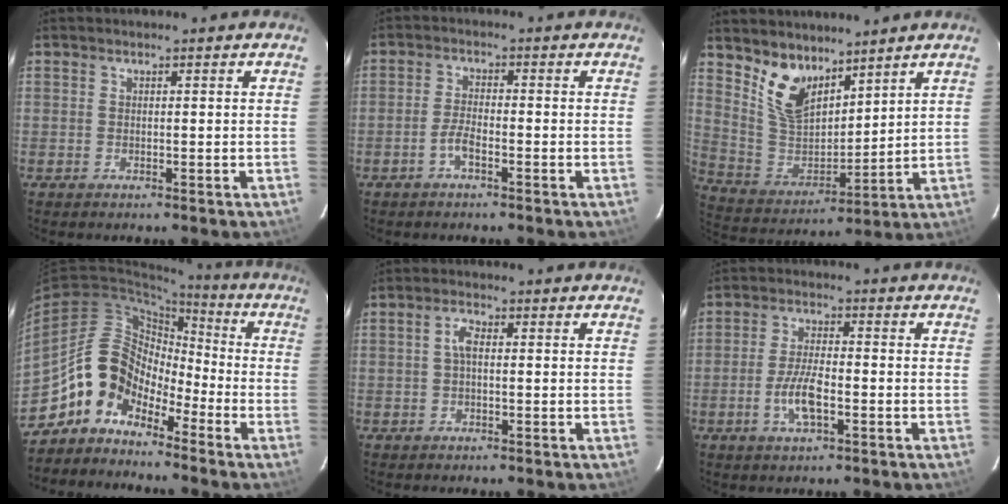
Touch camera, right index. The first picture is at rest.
{"total": 3.0, "force": [-1.8, 0.8, 2.3], "torque": [-0.057, 0.007, -0.039]}
{"total": 11.4, "force": [8.1, 5.9, 5.6], "torque": [-0.114, -0.001, 0.170]}
{"total": 10.1, "force": [-7.0, 6.4, 3.3], "torque": [-0.057, 0.037, -0.147]}
{"total": 2.2, "force": [0.0, 1.0, 2.0], "torque": [-0.043, 0.008, 0.000]}
{"total": 6.5, "force": [-2.4, 2.2, 5.6], "torque": [-0.118, 0.001, -0.047]}